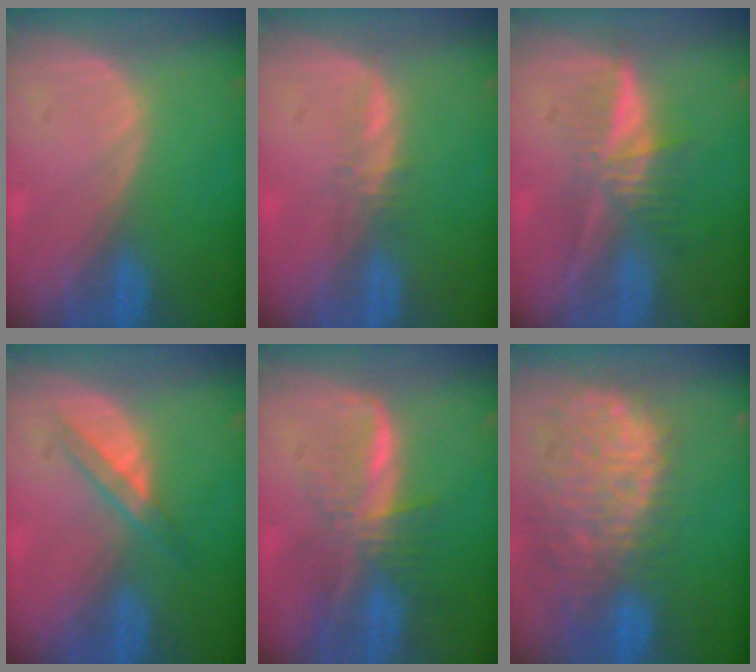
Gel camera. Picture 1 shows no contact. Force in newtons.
{"total": 1.6, "press": 1.5, "slide": 0.5}
{"total": 5.9, "press": 5.6, "slide": 2.0}
{"total": 3.1, "press": 3.1, "slide": 0.3}
{"total": 8.2, "press": 6.9, "slide": 4.4}
{"total": 13.8, "press": 11.2, "slide": 8.0}